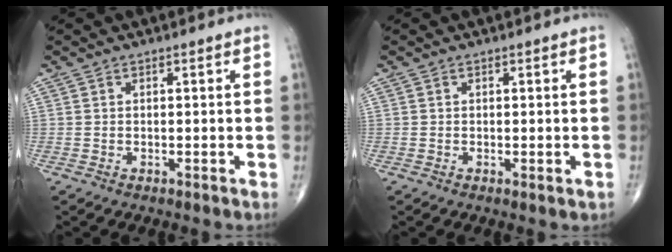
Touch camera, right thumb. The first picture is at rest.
{"total": 0.9, "force": [-0.2, 0.3, 0.8], "torque": [-0.012, -0.004, -0.003]}